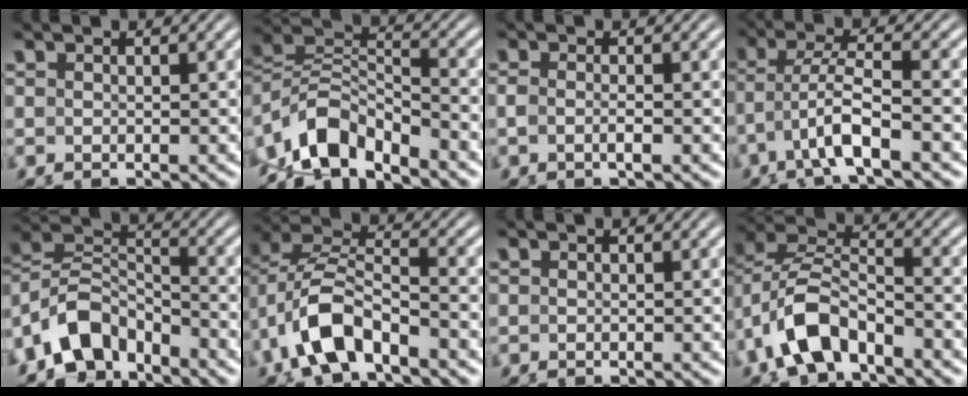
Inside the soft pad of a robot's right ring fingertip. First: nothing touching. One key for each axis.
{"total": 6.0, "fx": -1.9, "fy": 4.5, "fz": 3.5, "tx": -0.075, "ty": -0.011, "tz": -0.032}
{"total": 1.3, "fx": -0.1, "fy": 0.3, "fz": 1.3, "tx": -0.026, "ty": 0.002, "tz": -0.003}
{"total": 2.6, "fx": -0.3, "fy": 0.9, "fz": 2.4, "tx": -0.060, "ty": -0.006, "tz": 0.006}
{"total": 7.6, "fx": -2.4, "fy": 6.1, "fz": 3.7, "tx": -0.075, "ty": -0.020, "tz": -0.044}
{"total": 5.7, "fx": -0.8, "fy": 4.2, "fz": 3.7, "tx": -0.094, "ty": 0.001, "tz": -0.023}
{"total": 0.0}
{"total": 4.4, "fx": -1.3, "fy": 3.2, "fz": 2.8, "tx": -0.073, "ty": 0.000, "tz": -0.027}